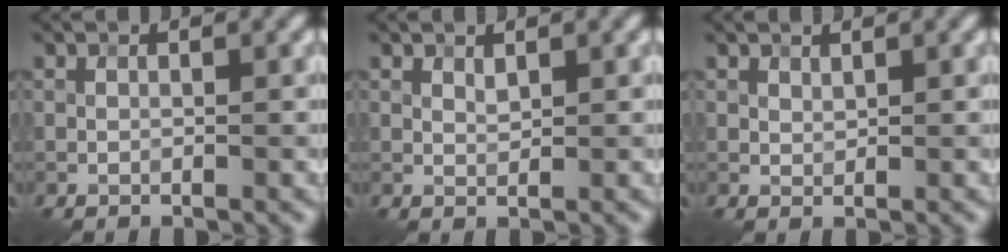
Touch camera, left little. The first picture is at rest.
{"total": 0.6, "force": [0.5, -0.1, 0.3], "torque": [-0.013, -0.005, 0.016]}
{"total": 0.7, "force": [0.7, -0.1, 0.0], "torque": [-0.006, -0.003, 0.020]}